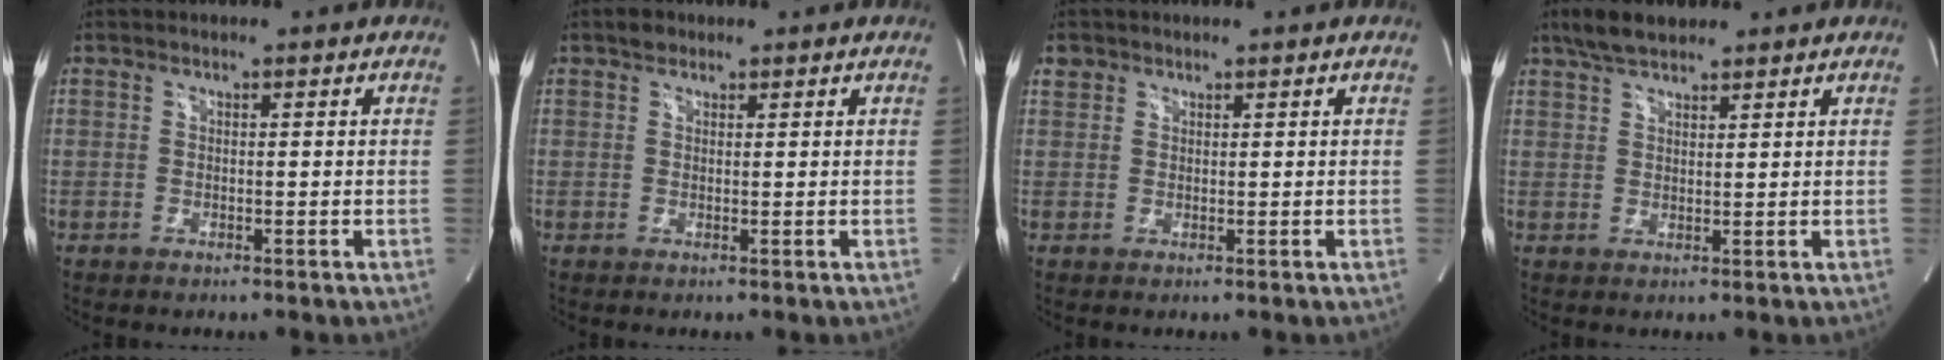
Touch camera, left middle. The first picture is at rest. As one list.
[{"total": 1.4, "force": [1.0, 0.8, 0.4], "torque": [-0.010, 0.004, 0.016]}, {"total": 1.5, "force": [1.0, 1.1, 0.0], "torque": [0.008, 0.006, 0.013]}, {"total": 5.2, "force": [4.2, 1.8, 2.6], "torque": [-0.061, 0.015, 0.079]}]